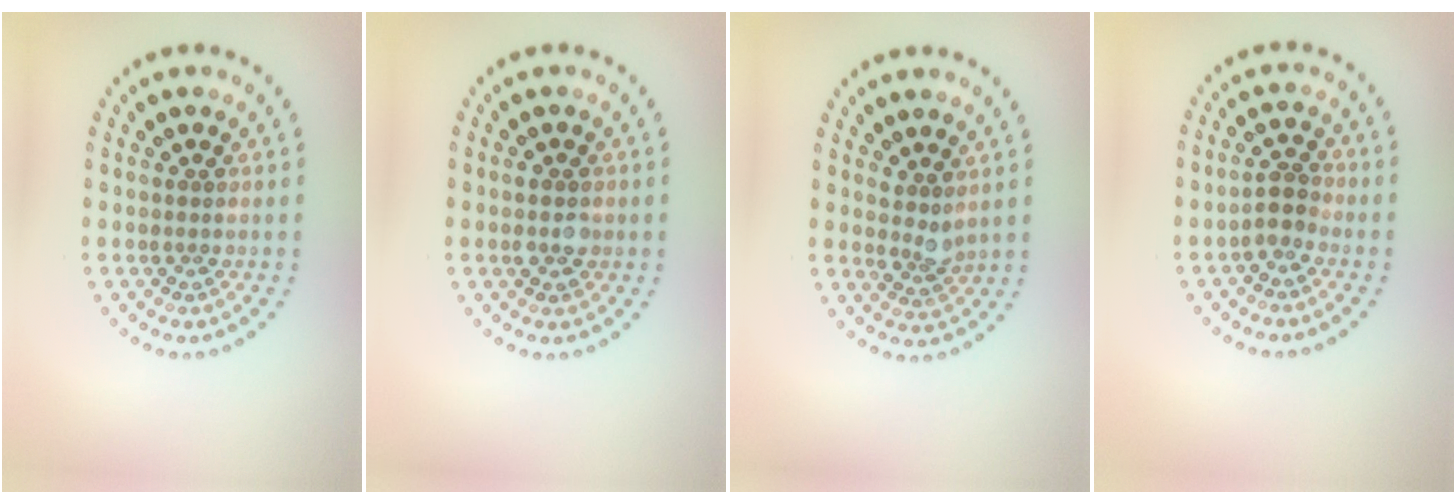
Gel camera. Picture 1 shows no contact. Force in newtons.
{"total": 2.1, "press": 2.1, "slide": 0.0}
{"total": 1.9, "press": 1.5, "slide": 1.1}
{"total": 1.8, "press": 1.4, "slide": 1.1}